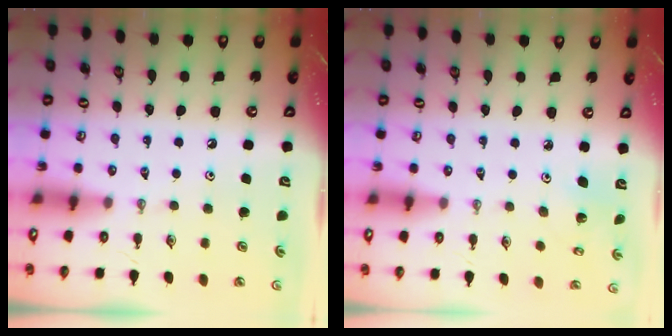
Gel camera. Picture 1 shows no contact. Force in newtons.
{"total": 1.7, "press": 1.6, "slide": 0.2}